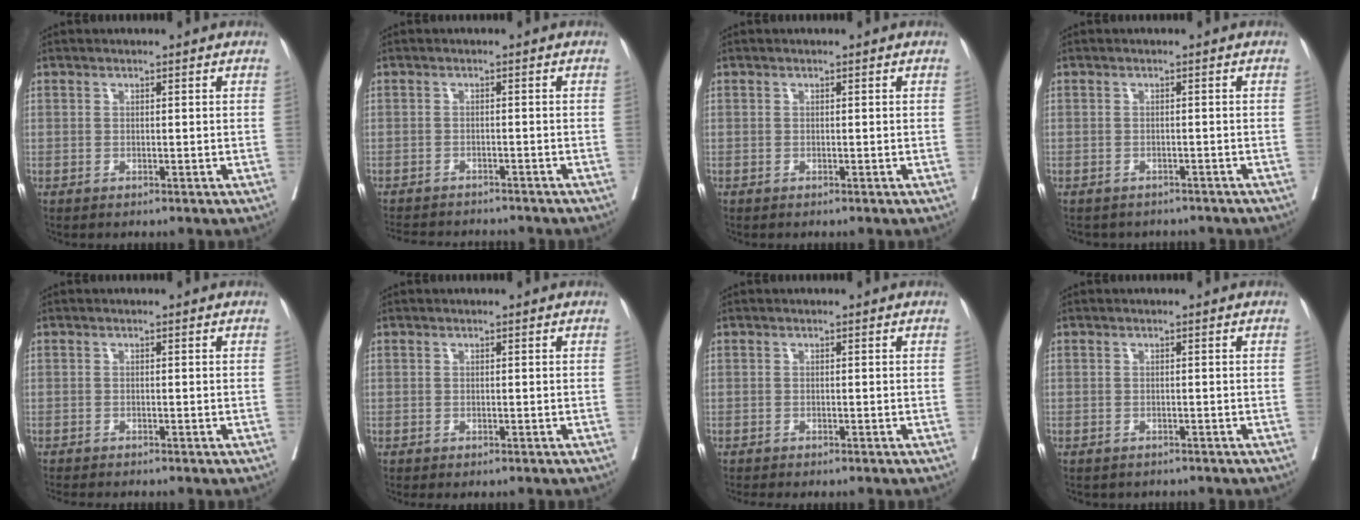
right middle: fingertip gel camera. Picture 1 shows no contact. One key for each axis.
{"total": 10.7, "fx": -9.9, "fy": 2.3, "fz": 3.5, "tx": -0.060, "ty": -0.005, "tz": -0.127}
{"total": 0.0}
{"total": 6.1, "fx": -5.5, "fy": 2.5, "fz": 0.9, "tx": -0.009, "ty": 0.005, "tz": -0.060}
{"total": 3.7, "fx": -3.3, "fy": 0.4, "fz": 1.5, "tx": -0.021, "ty": -0.007, "tz": -0.049}
{"total": 0.6, "fx": -0.5, "fy": 0.3, "fz": 0.2, "tx": -0.002, "ty": 0.000, "tz": -0.008}
{"total": 2.8, "fx": -2.5, "fy": 0.4, "fz": 1.2, "tx": -0.013, "ty": -0.005, "tz": -0.033}
{"total": 3.0, "fx": -2.6, "fy": 1.3, "fz": 0.6, "tx": -0.013, "ty": -0.001, "tz": -0.032}